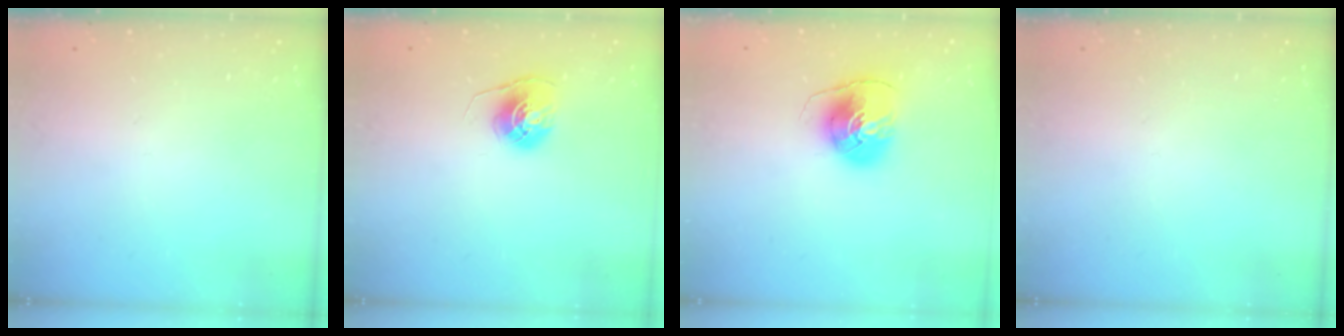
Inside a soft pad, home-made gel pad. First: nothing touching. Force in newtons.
{"total": 6.9, "press": 6.9, "slide": 0.5}
{"total": 8.5, "press": 8.4, "slide": 0.7}
{"total": 0.0}